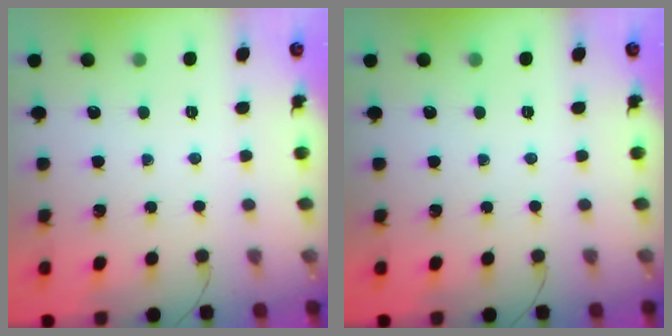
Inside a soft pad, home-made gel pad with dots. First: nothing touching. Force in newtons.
{"total": 0.0}